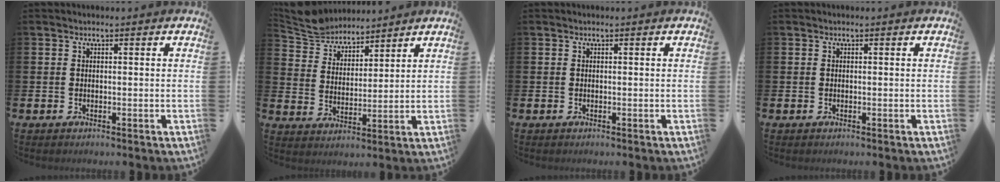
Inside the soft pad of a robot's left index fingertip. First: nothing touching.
{"total": 6.4, "force": [6.2, 1.4, 0.5], "torque": [-0.040, -0.035, 0.114]}
{"total": 0.0}
{"total": 0.0}